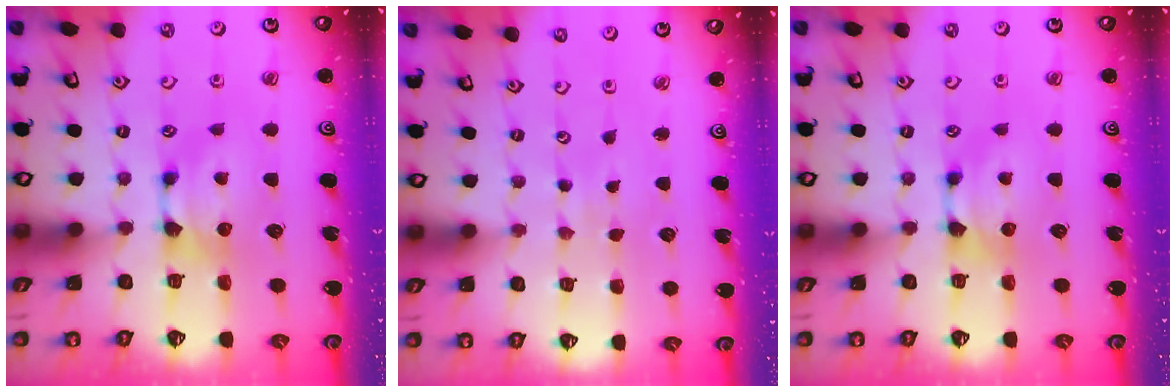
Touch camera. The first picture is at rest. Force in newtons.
{"total": 5.3, "press": 5.3, "slide": 0.3}
{"total": 0.0}